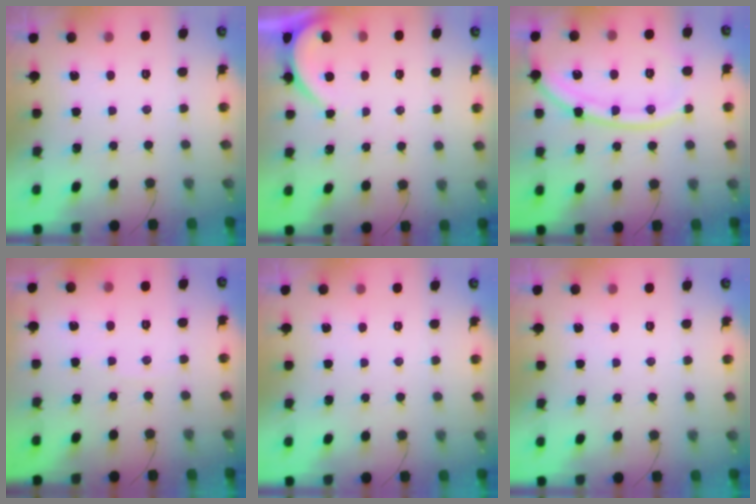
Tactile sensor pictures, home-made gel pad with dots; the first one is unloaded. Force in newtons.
{"total": 2.4, "press": 2.4, "slide": 0.2}
{"total": 15.7, "press": 15.6, "slide": 1.7}
{"total": 1.4, "press": 1.4, "slide": 0.3}
{"total": 0.0}
{"total": 0.0}